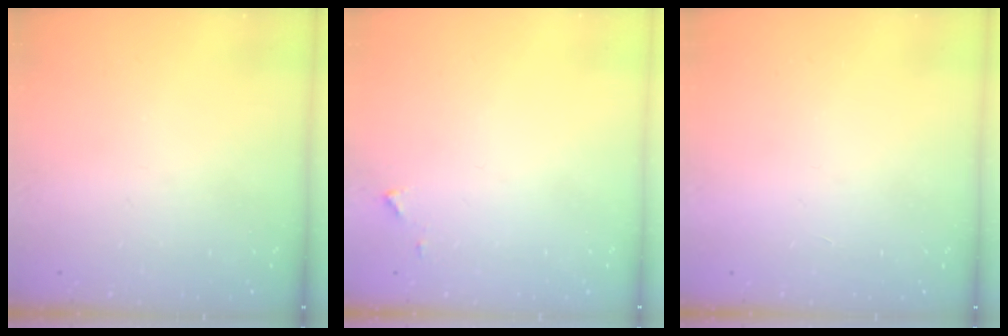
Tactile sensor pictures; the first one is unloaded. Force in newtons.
{"total": 4.3, "press": 4.2, "slide": 0.5}
{"total": 1.7, "press": 1.6, "slide": 0.1}